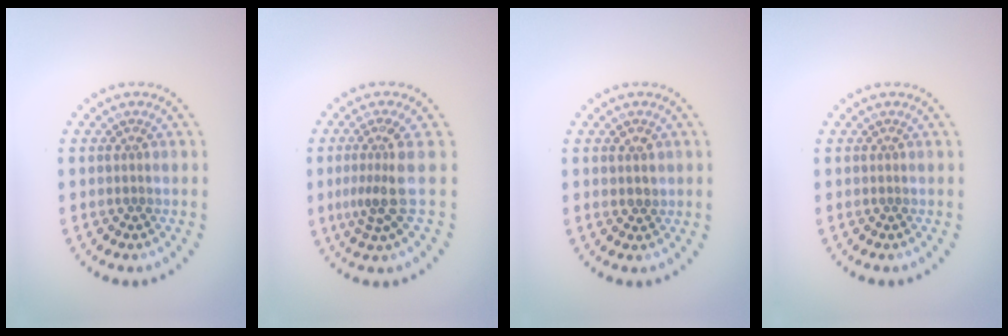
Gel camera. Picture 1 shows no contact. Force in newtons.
{"total": 3.2, "press": 2.2, "slide": 2.3}
{"total": 1.5, "press": 1.4, "slide": 0.5}
{"total": 0.0}